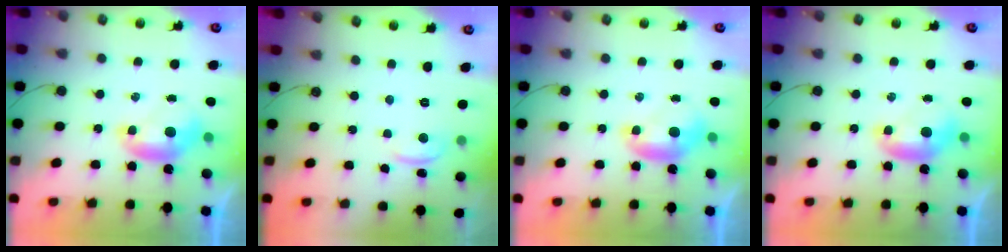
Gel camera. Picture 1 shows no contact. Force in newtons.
{"total": 0.0}
{"total": 0.0}
{"total": 0.0}